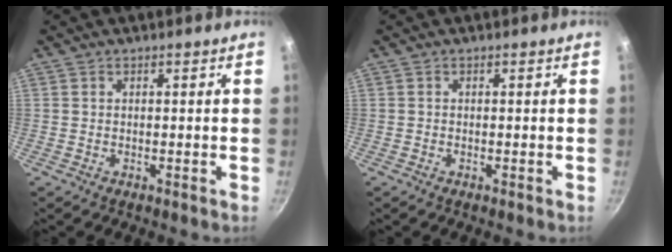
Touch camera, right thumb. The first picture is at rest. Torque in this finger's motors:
{"motor_torque": [0.17, 0.04, 0.02, 0.41, 0.04]}